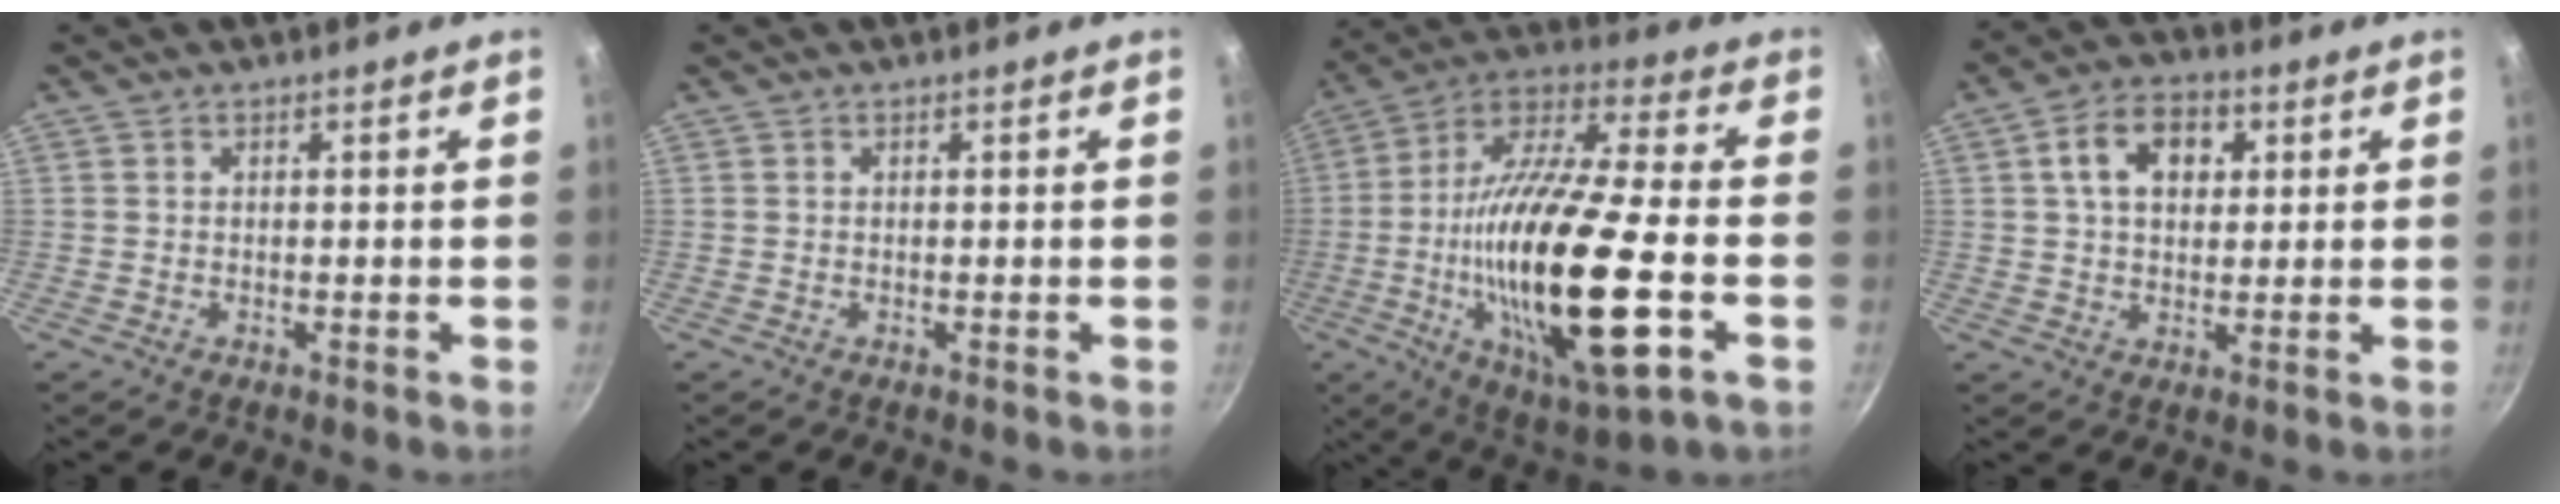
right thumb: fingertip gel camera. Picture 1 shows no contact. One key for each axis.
{"total": 0.0}
{"total": 27.9, "fx": -5.7, "fy": 7.2, "fz": 26.3, "tx": -0.481, "ty": 0.010, "tz": -0.101}
{"total": 9.4, "fx": 2.7, "fy": 6.5, "fz": 6.2, "tx": -0.082, "ty": 0.007, "tz": 0.037}